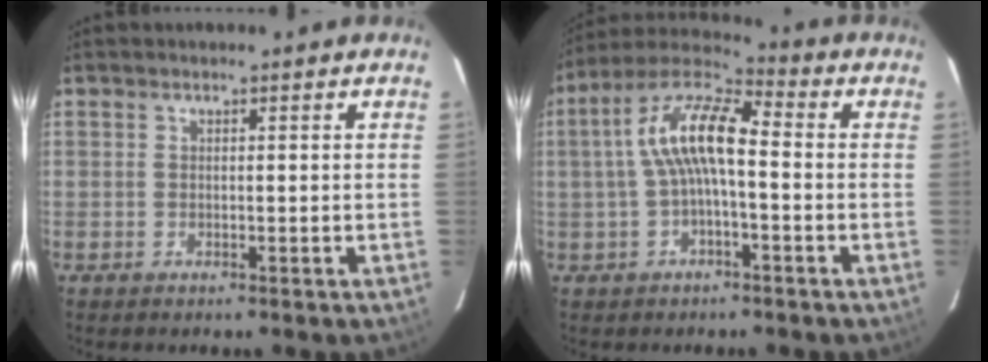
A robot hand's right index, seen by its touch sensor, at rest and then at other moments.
{"total": 11.2, "force": [-0.3, 3.7, 10.6], "torque": [-0.209, 0.026, -0.012]}